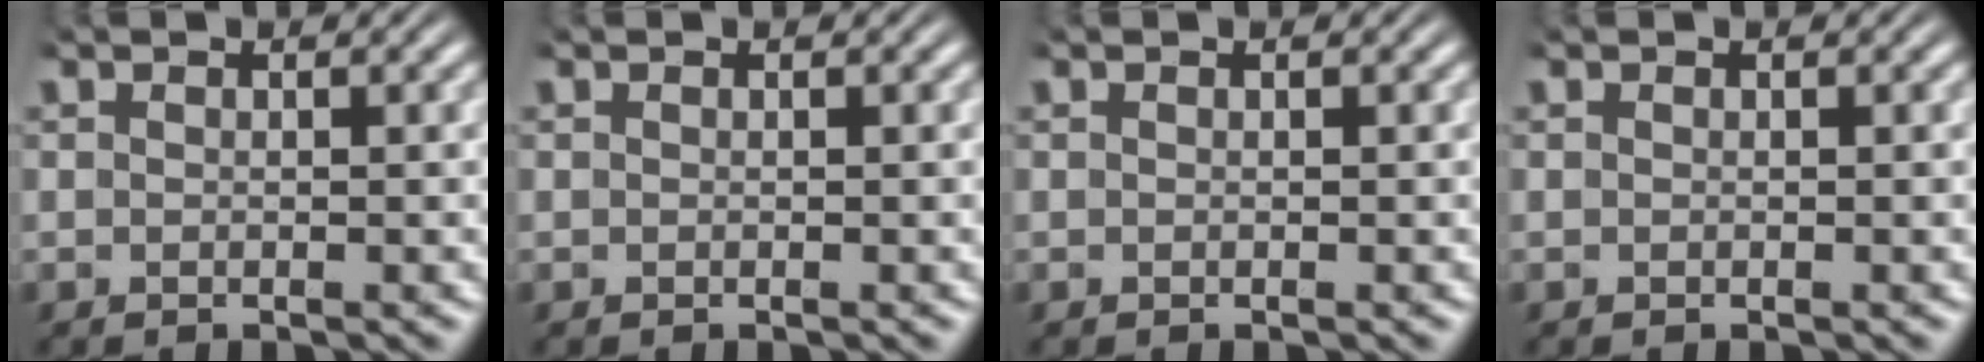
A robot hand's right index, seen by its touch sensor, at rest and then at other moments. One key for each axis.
{"total": 0.0}
{"total": 0.0}
{"total": 0.0}